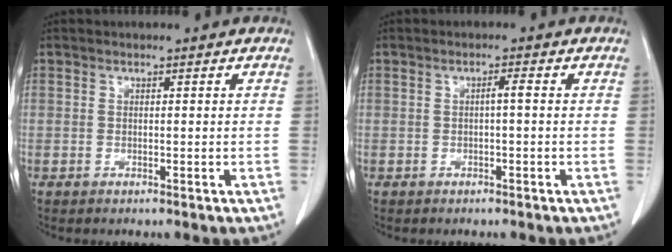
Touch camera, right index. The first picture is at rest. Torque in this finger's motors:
{"motor_torque": [0.31, -0.12, 0.18, 0.05]}